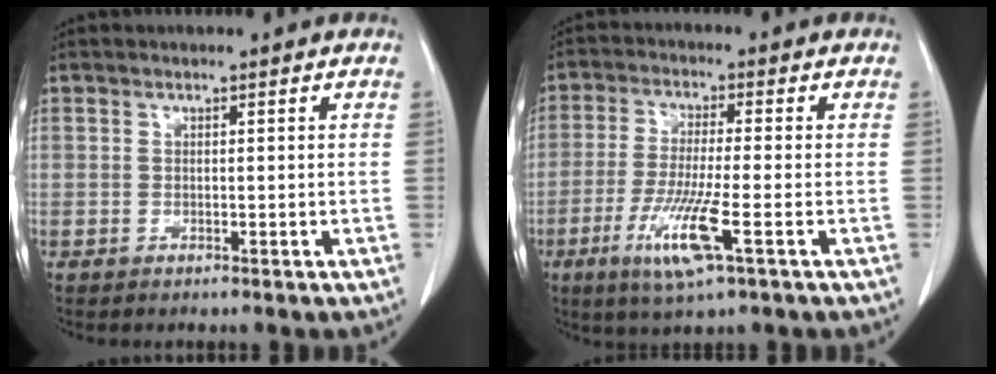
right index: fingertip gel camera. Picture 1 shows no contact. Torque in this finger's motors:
{"motor_torque": [1.23, -0.55, 0.31, 0.09]}